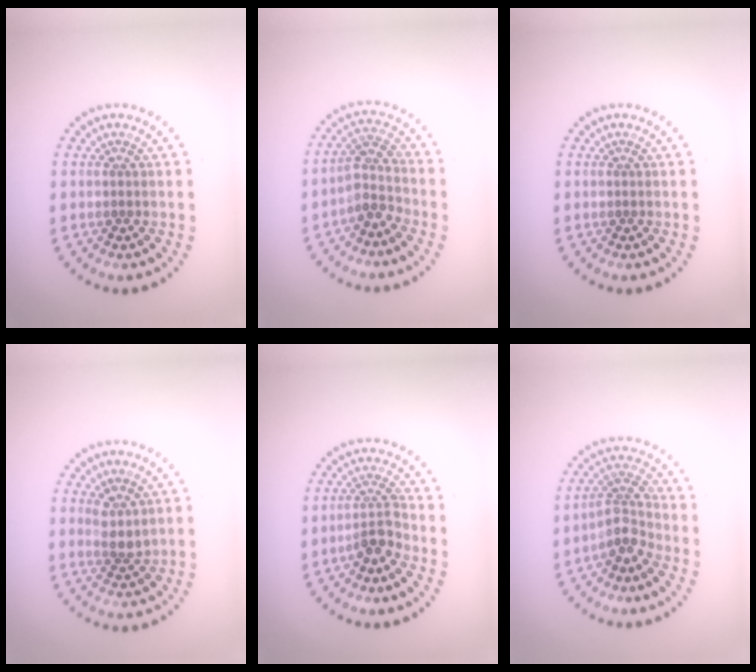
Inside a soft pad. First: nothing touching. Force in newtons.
{"total": 2.7, "press": 2.1, "slide": 1.7}
{"total": 0.0}
{"total": 2.0, "press": 1.7, "slide": 1.1}
{"total": 2.4, "press": 1.8, "slide": 1.5}
{"total": 2.9, "press": 2.3, "slide": 1.8}